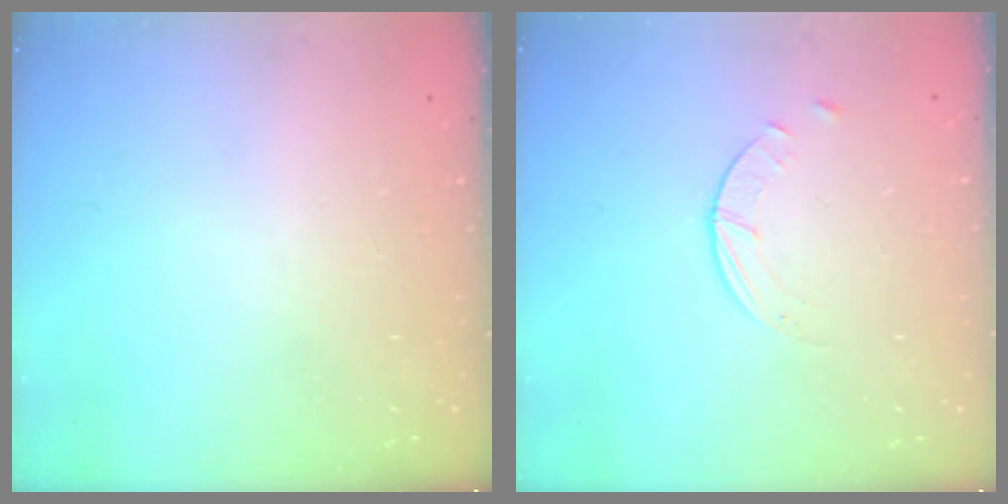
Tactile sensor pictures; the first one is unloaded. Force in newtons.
{"total": 0.9, "press": 0.9, "slide": 0.1}